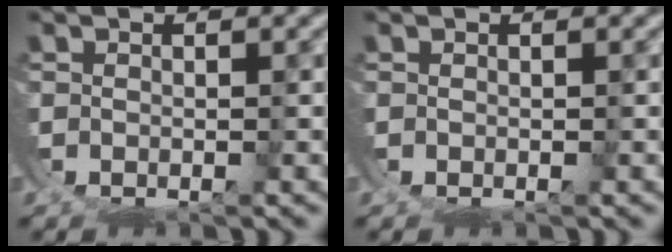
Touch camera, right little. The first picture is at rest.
{"total": 0.0}